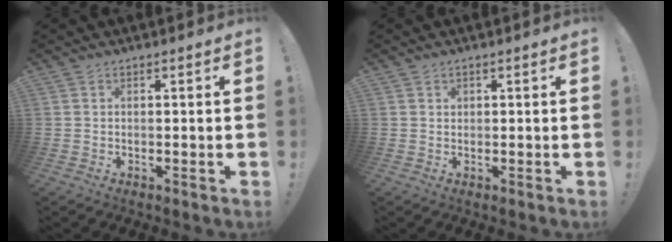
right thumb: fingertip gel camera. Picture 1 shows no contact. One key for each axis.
{"total": 0.8, "fx": 0.4, "fy": 0.7, "fz": 0.0, "tx": 0.007, "ty": -0.002, "tz": 0.007}